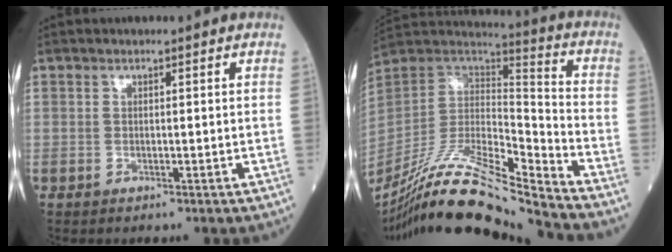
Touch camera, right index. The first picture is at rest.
{"total": 20.0, "force": [-17.4, -0.3, 9.8], "torque": [-0.205, 0.007, -0.324]}